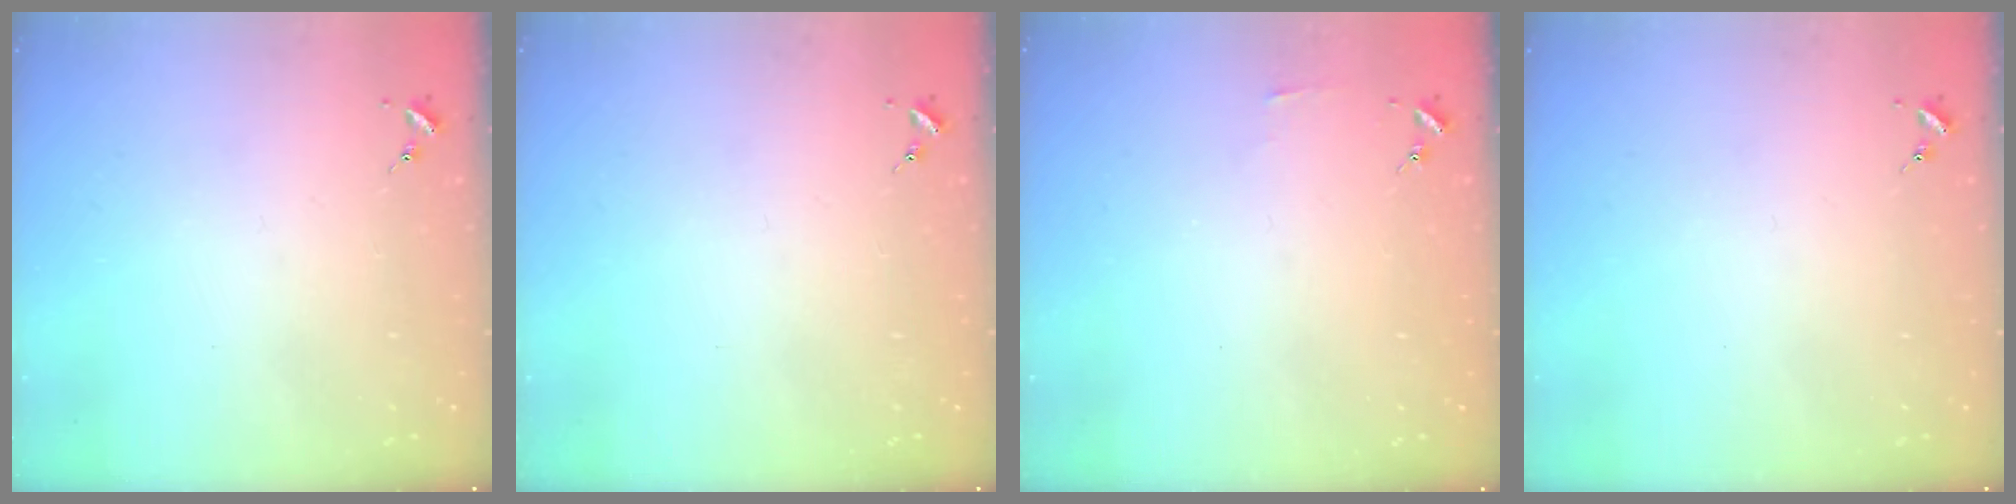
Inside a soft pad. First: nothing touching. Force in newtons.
{"total": 0.0}
{"total": 2.8, "press": 2.8, "slide": 0.3}
{"total": 0.0}